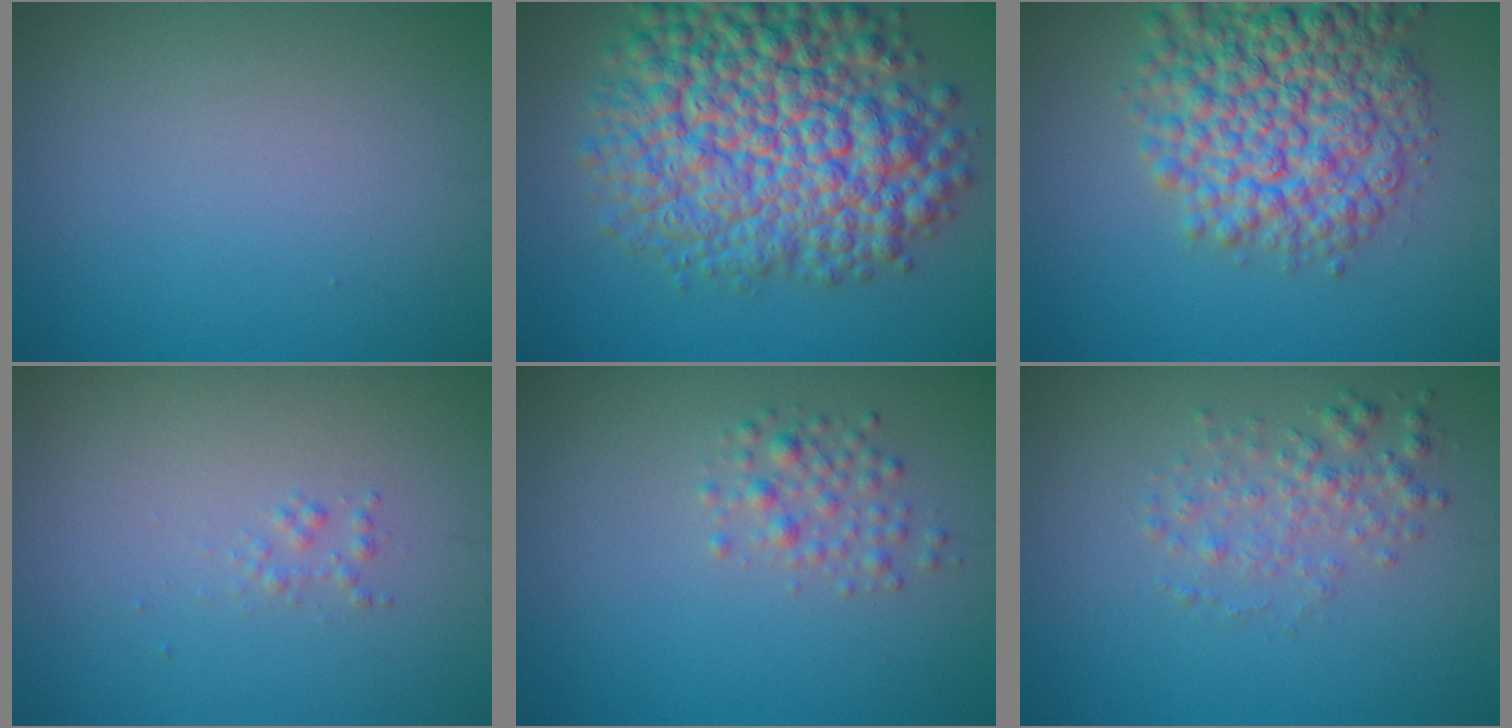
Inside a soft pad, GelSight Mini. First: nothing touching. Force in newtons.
{"total": 12.2, "press": 12.2, "slide": 0.4}
{"total": 9.0, "press": 9.0, "slide": 0.3}
{"total": 0.7, "press": 0.7, "slide": 0.0}
{"total": 1.8, "press": 1.8, "slide": 0.1}
{"total": 2.2, "press": 2.2, "slide": 0.0}